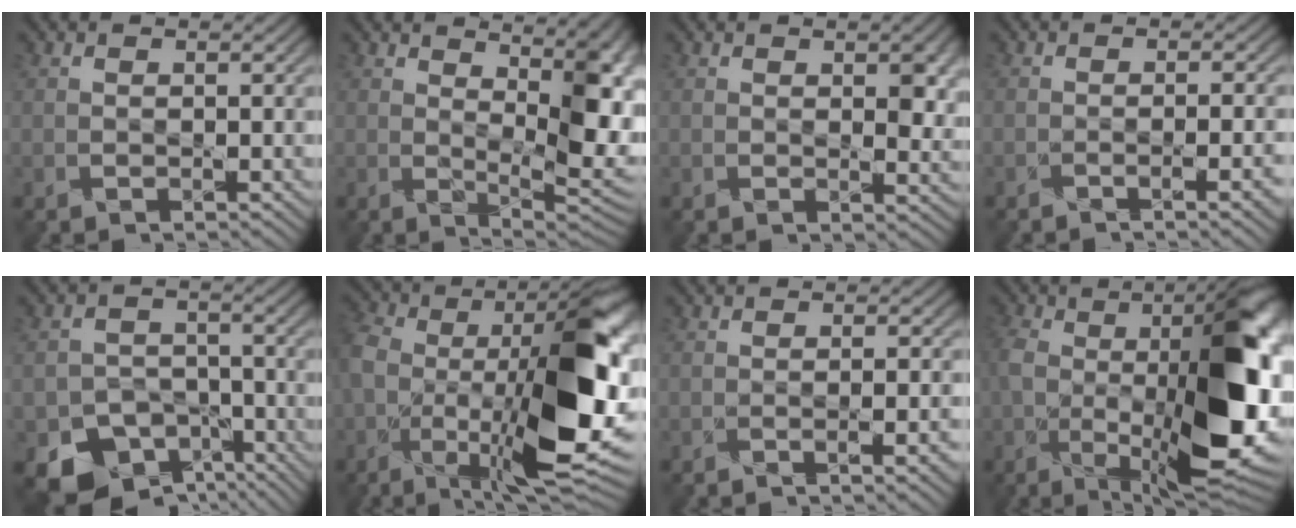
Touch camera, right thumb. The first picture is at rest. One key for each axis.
{"total": 11.4, "fx": 3.1, "fy": 4.3, "fz": 10.1, "tx": -0.124, "ty": 0.005, "tz": 0.052}
{"total": 3.7, "fx": 1.0, "fy": 1.8, "fz": 3.1, "tx": -0.047, "ty": -0.006, "tz": 0.020}
{"total": 3.6, "fx": -1.7, "fy": 0.8, "fz": 3.1, "tx": -0.040, "ty": 0.006, "tz": -0.032}
{"total": 10.6, "fx": -7.0, "fy": 7.0, "fz": 3.9, "tx": -0.065, "ty": -0.020, "tz": -0.109}
{"total": 18.4, "fx": -4.5, "fy": 7.2, "fz": 16.3, "tx": -0.276, "ty": 0.000, "tz": -0.069}
{"total": 3.3, "fx": -1.6, "fy": 0.7, "fz": 2.8, "tx": -0.038, "ty": 0.006, "tz": -0.032}
{"total": 17.9, "fx": -2.3, "fy": 6.8, "fz": 16.4, "tx": -0.272, "ty": -0.025, "tz": -0.028}